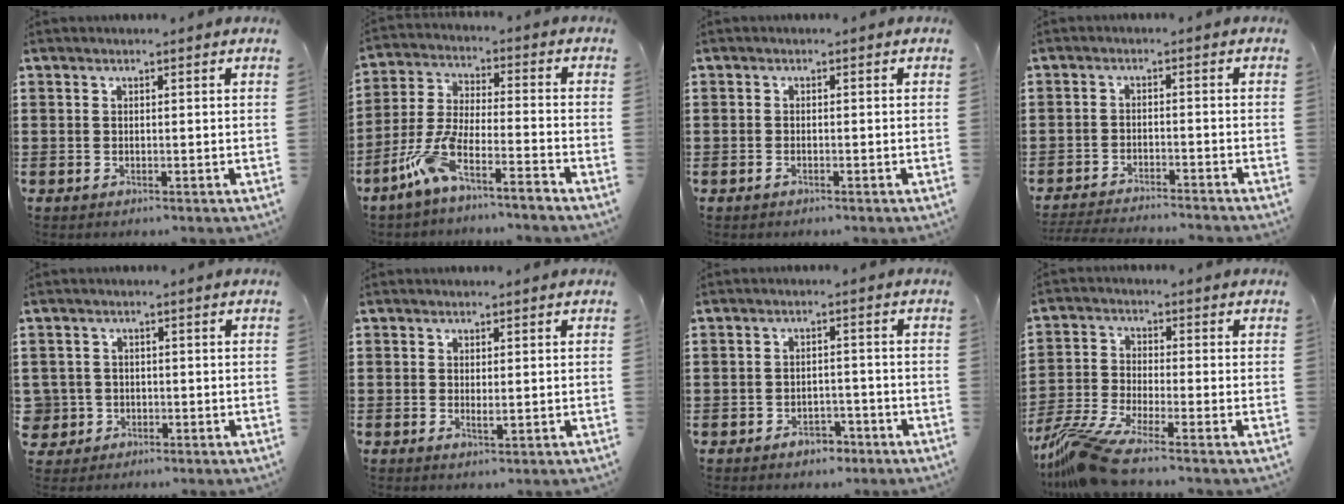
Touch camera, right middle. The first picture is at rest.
{"total": 7.8, "force": [-6.5, 0.1, 4.3], "torque": [-0.118, -0.016, -0.135]}
{"total": 0.5, "force": [-0.4, 0.0, 0.3], "torque": [-0.008, -0.004, -0.007]}
{"total": 3.5, "force": [-3.5, 0.0, 0.4], "torque": [-0.015, -0.002, -0.075]}
{"total": 2.8, "force": [-0.8, 2.7, 0.2], "torque": [-0.023, 0.002, -0.022]}
{"total": 1.3, "force": [0.3, 0.3, 1.3], "torque": [-0.017, -0.002, 0.002]}
{"total": 2.8, "force": [-2.3, 1.3, 0.8], "torque": [-0.018, 0.003, -0.048]}
{"total": 8.9, "force": [-7.3, 0.8, 5.0], "torque": [-0.125, -0.011, -0.148]}